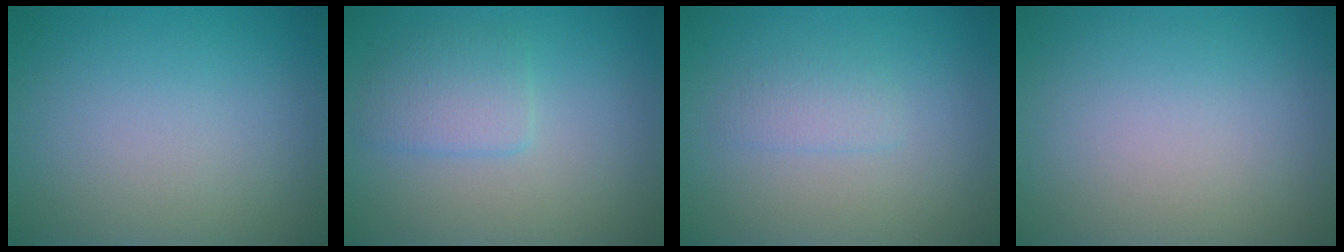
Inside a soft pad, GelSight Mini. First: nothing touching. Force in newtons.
{"total": 2.4, "press": 2.3, "slide": 0.2}
{"total": 1.3, "press": 1.3, "slide": 0.1}
{"total": 0.0}